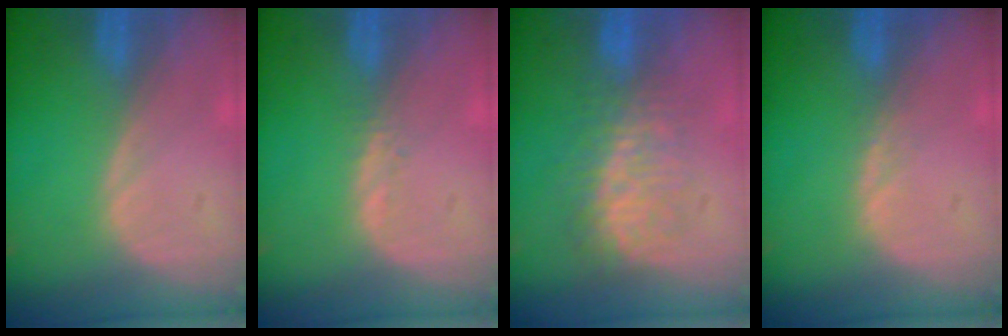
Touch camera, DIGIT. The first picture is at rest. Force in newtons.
{"total": 0.9, "press": 0.8, "slide": 0.4}
{"total": 8.0, "press": 7.2, "slide": 3.5}
{"total": 0.8, "press": 0.8, "slide": 0.3}